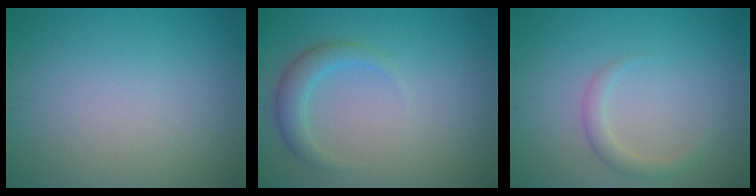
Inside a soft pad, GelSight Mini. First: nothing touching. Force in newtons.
{"total": 2.4, "press": 2.4, "slide": 0.1}
{"total": 1.6, "press": 1.6, "slide": 0.1}